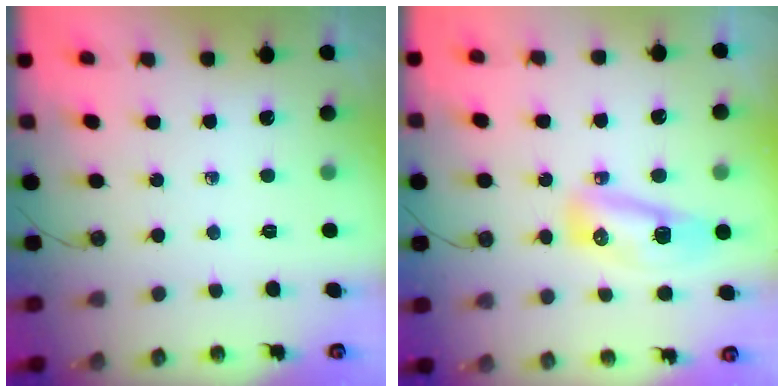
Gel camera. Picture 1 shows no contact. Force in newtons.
{"total": 16.0, "press": 12.2, "slide": 10.3}